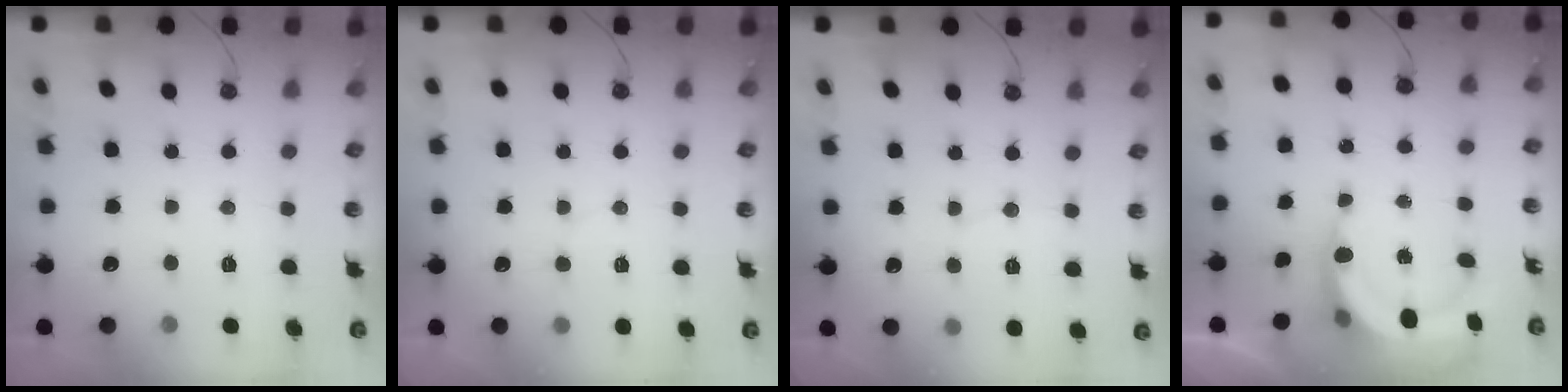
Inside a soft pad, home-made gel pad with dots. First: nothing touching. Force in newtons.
{"total": 3.2, "press": 3.2, "slide": 0.5}
{"total": 2.6, "press": 2.6, "slide": 0.2}
{"total": 6.5, "press": 6.4, "slide": 0.9}